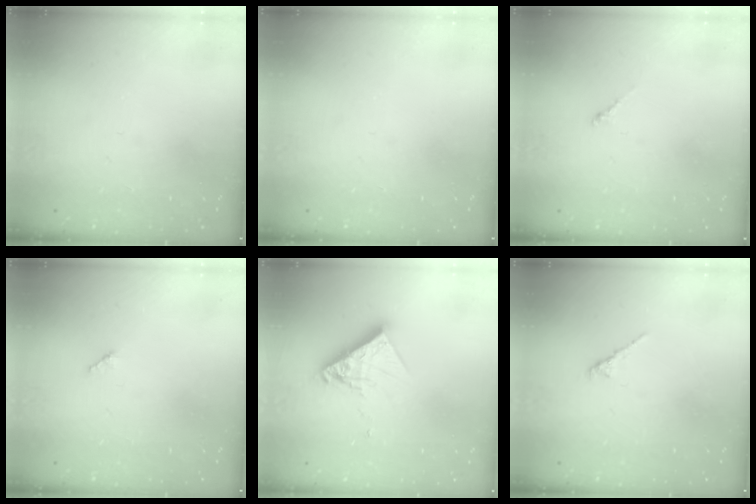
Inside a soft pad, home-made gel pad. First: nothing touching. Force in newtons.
{"total": 0.0}
{"total": 0.8, "press": 0.6, "slide": 0.4}
{"total": 2.5, "press": 2.5, "slide": 0.3}
{"total": 10.1, "press": 10.1, "slide": 0.9}
{"total": 1.6, "press": 1.5, "slide": 0.5}